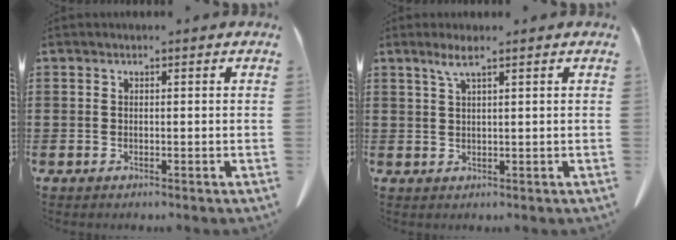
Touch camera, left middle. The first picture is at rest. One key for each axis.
{"total": 2.4, "fx": 1.6, "fy": 0.0, "fz": 1.8, "tx": -0.041, "ty": -0.001, "tz": 0.028}